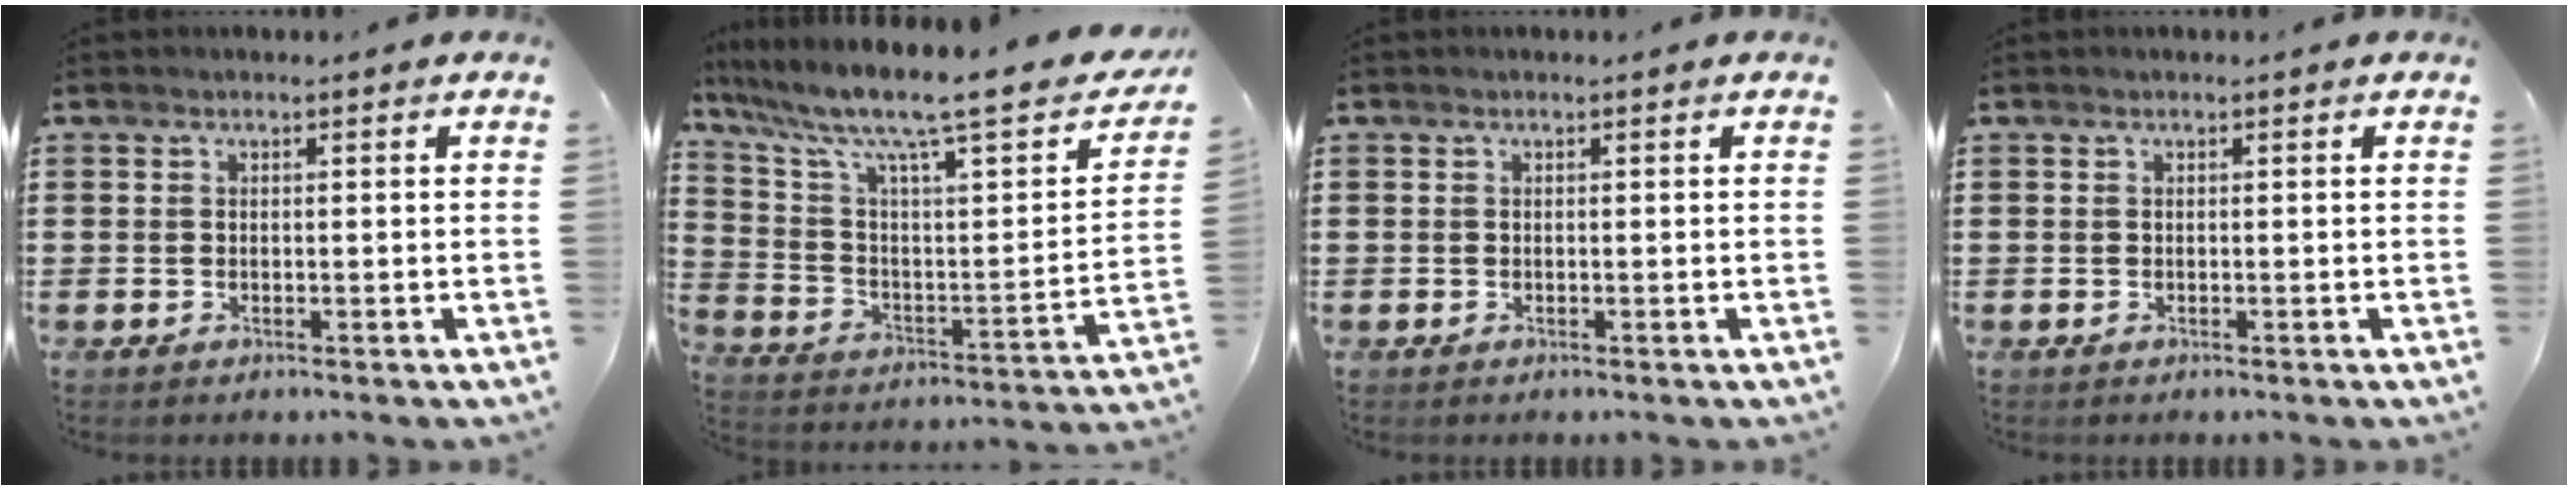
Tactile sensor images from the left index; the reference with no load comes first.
{"total": 10.5, "force": [7.8, 1.1, 6.9], "torque": [-0.151, -0.057, 0.115]}
{"total": 0.0}
{"total": 0.0}